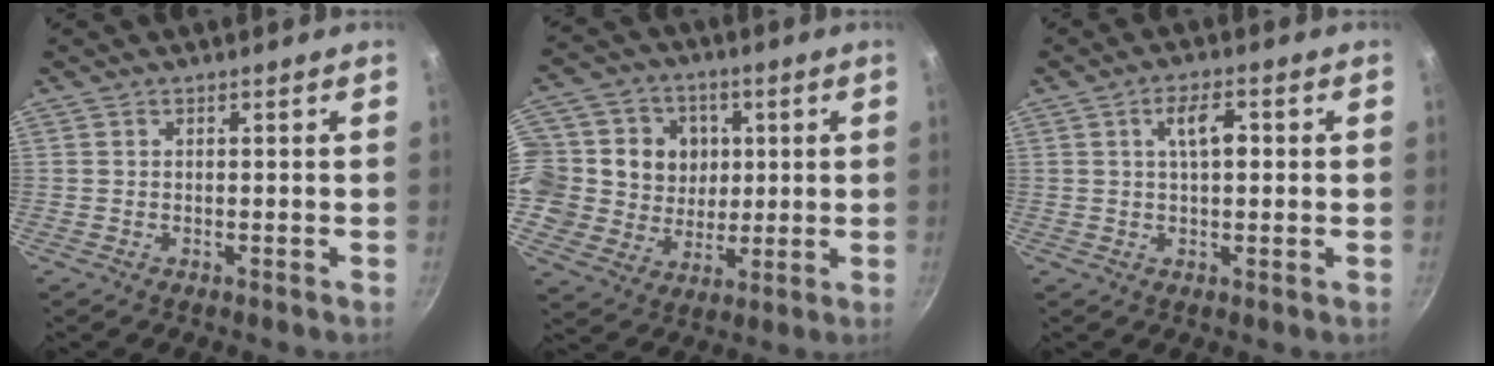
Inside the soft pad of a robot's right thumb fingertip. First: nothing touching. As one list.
[{"total": 16.5, "force": [2.9, 15.0, 6.3], "torque": [-0.105, 0.002, 0.045]}, {"total": 5.8, "force": [1.1, 2.4, 5.1], "torque": [-0.078, 0.009, 0.014]}]